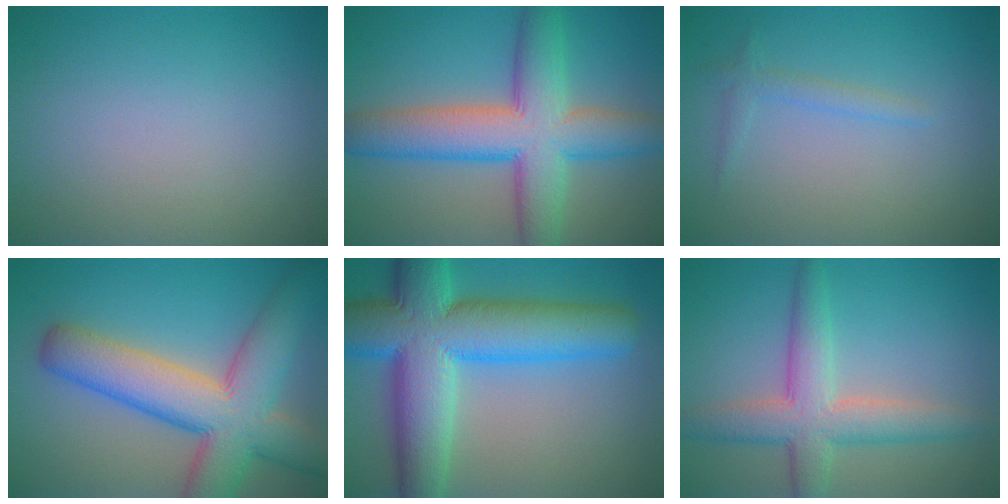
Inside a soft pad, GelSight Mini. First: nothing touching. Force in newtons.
{"total": 9.7, "press": 9.7, "slide": 0.2}
{"total": 1.3, "press": 1.3, "slide": 0.1}
{"total": 10.6, "press": 10.5, "slide": 0.4}
{"total": 13.1, "press": 13.1, "slide": 0.4}
{"total": 5.5, "press": 5.5, "slide": 0.1}